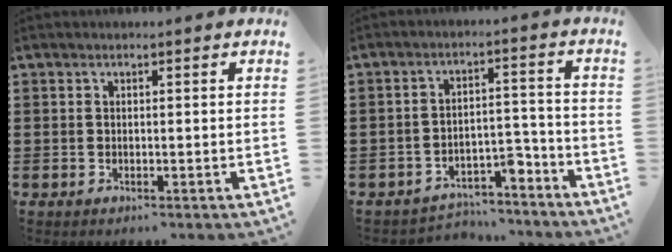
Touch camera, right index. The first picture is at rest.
{"total": 4.8, "force": [-4.4, 1.4, 1.2], "torque": [-0.022, 0.015, -0.088]}